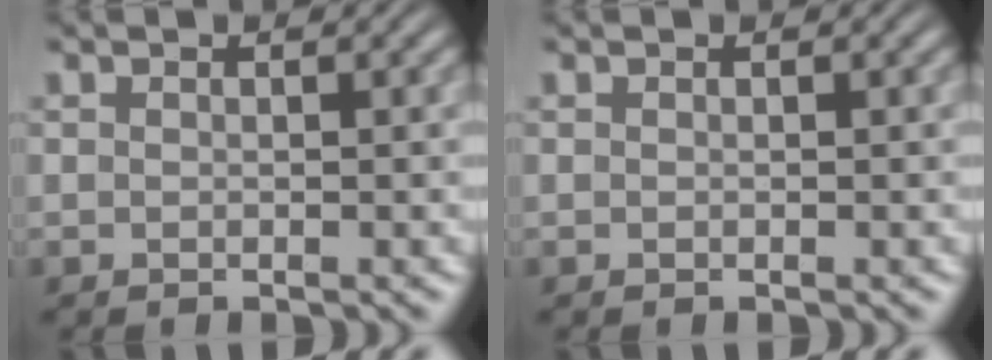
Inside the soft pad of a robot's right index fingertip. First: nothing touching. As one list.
[{"total": 0.0}]